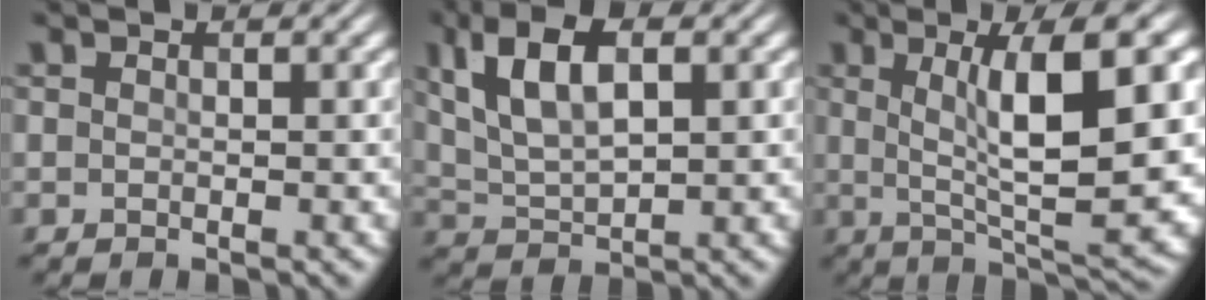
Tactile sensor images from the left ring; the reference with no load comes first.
{"total": 7.2, "force": [2.7, 3.2, 5.9], "torque": [-0.113, 0.013, 0.050]}
{"total": 10.5, "force": [2.1, 2.6, 9.9], "torque": [-0.145, 0.001, 0.041]}